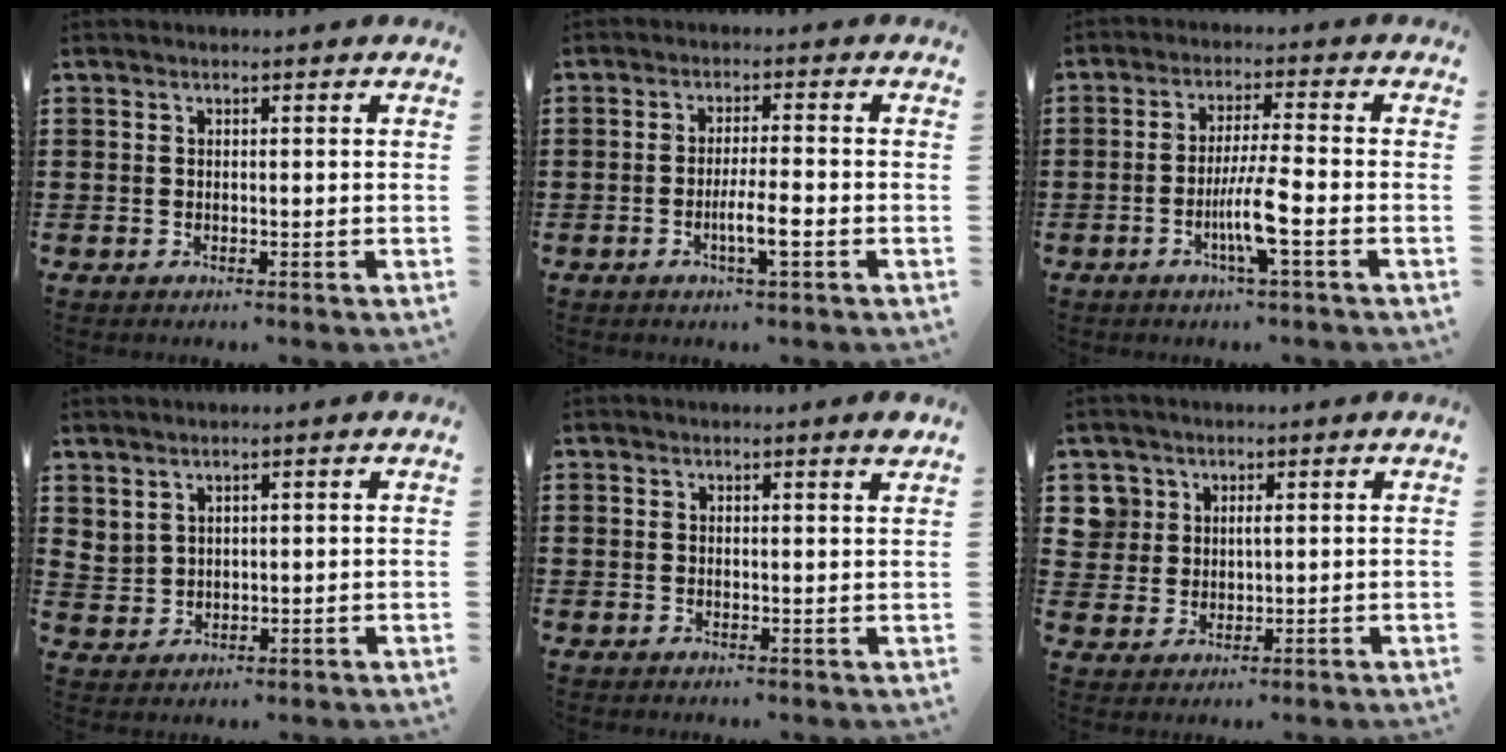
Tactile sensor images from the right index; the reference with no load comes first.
{"total": 4.6, "force": [-1.8, 0.4, 4.2], "torque": [-0.078, -0.006, -0.034]}
{"total": 6.4, "force": [-2.4, 0.0, 5.9], "torque": [-0.111, -0.014, -0.046]}
{"total": 2.2, "force": [1.7, 1.3, 0.4], "torque": [-0.016, 0.006, 0.034]}
{"total": 1.3, "force": [0.9, -0.1, 0.8], "torque": [-0.009, -0.005, 0.015]}
{"total": 3.4, "force": [1.5, 3.0, 0.4], "torque": [-0.026, 0.013, 0.029]}